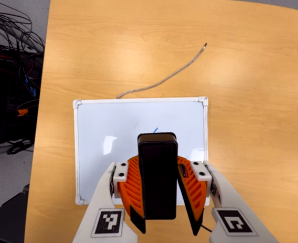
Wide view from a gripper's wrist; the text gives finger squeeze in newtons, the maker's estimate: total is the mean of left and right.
{"total": 9.6, "left": 9.6, "right": 9.7}